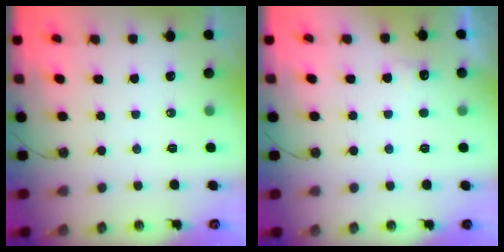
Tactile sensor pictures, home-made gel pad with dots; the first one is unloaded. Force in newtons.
{"total": 4.8, "press": 4.6, "slide": 1.2}